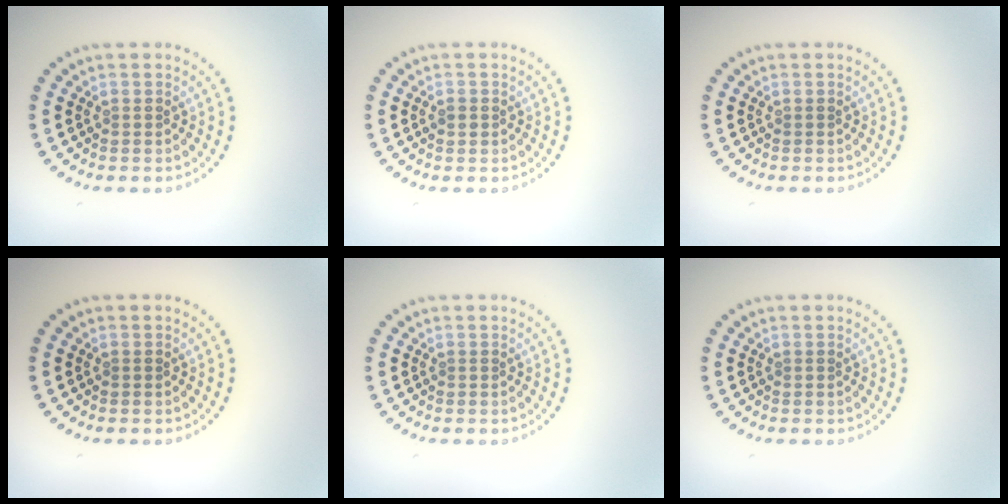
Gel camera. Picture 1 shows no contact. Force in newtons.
{"total": 1.1, "press": 1.1, "slide": 0.1}
{"total": 0.0}
{"total": 0.0}
{"total": 0.0}
{"total": 0.0}